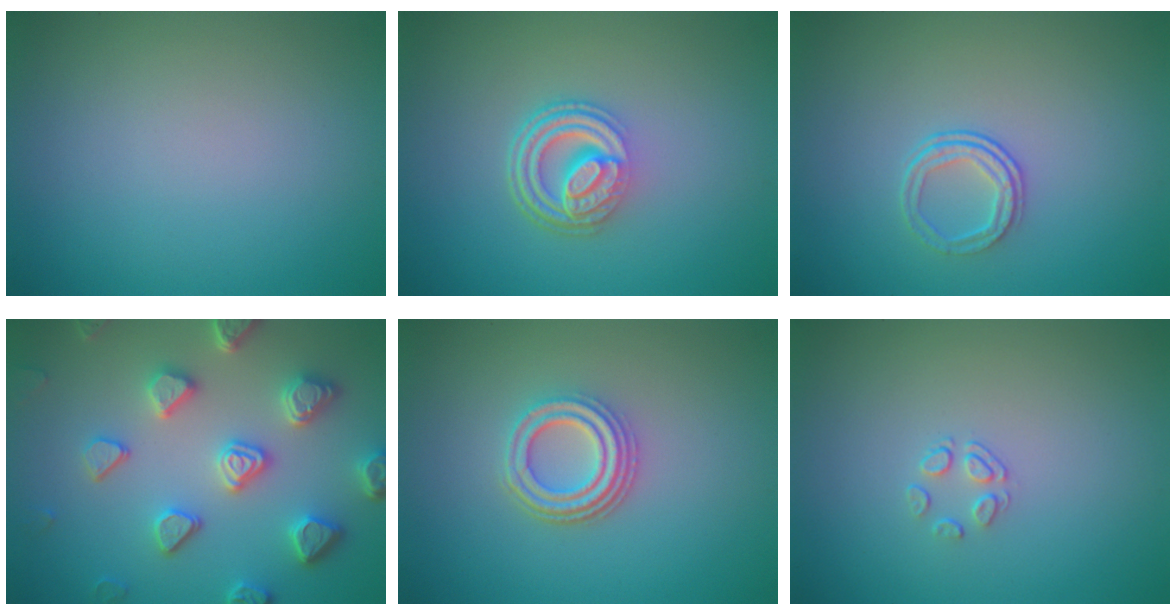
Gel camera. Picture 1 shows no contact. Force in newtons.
{"total": 4.8, "press": 3.3, "slide": 3.5}
{"total": 2.1, "press": 1.4, "slide": 1.5}
{"total": 5.5, "press": 4.9, "slide": 2.5}
{"total": 3.7, "press": 3.0, "slide": 2.1}
{"total": 1.4, "press": 0.6, "slide": 1.2}